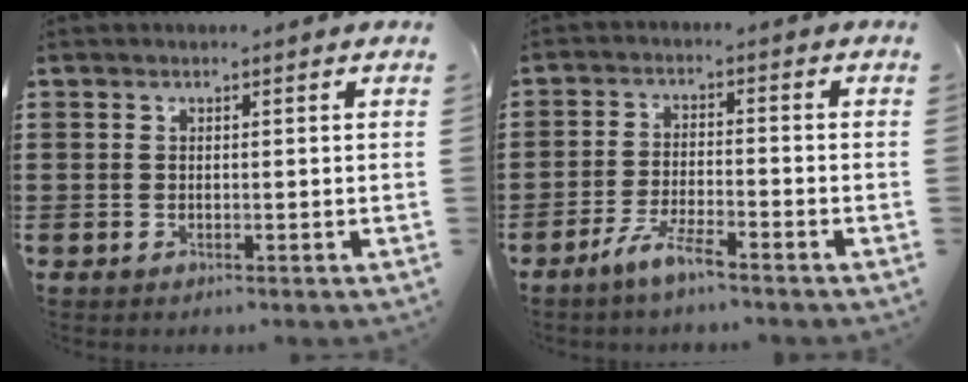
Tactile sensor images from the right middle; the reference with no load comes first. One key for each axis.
{"total": 4.6, "fx": -3.6, "fy": 0.4, "fz": 2.8, "tx": -0.069, "ty": -0.006, "tz": -0.071}